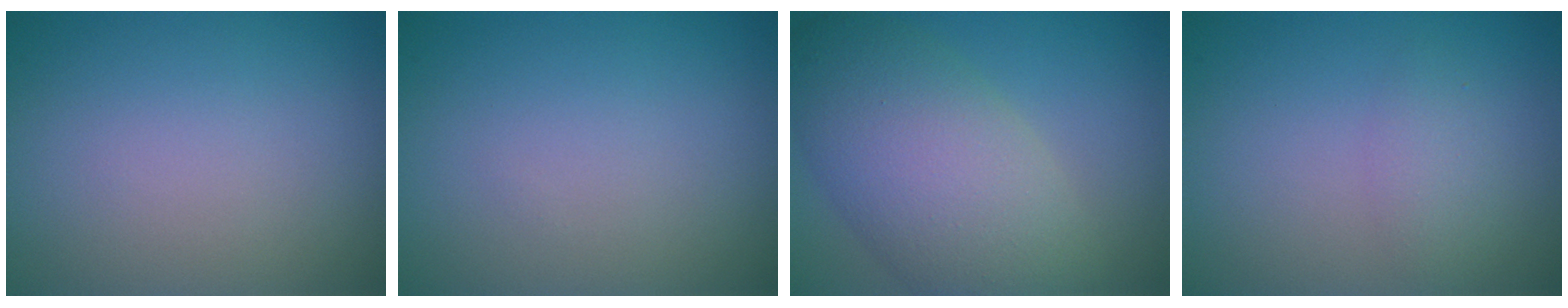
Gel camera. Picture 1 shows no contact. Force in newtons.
{"total": 0.0}
{"total": 9.0, "press": 9.0, "slide": 0.5}
{"total": 1.6, "press": 1.6, "slide": 0.0}